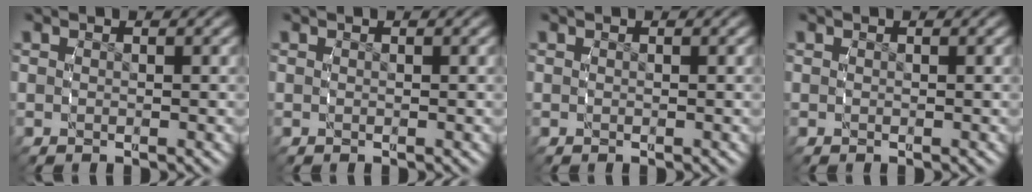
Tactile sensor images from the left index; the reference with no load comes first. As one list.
[{"total": 0.0}, {"total": 0.0}, {"total": 0.0}]